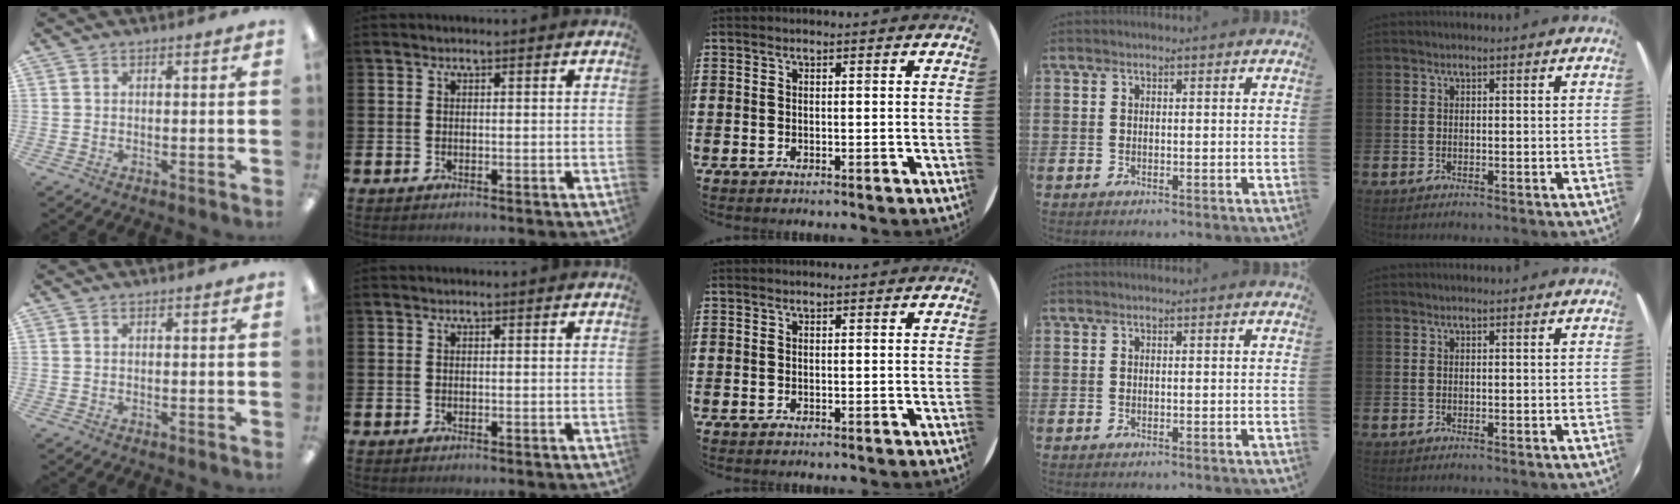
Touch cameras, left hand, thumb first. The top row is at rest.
{}